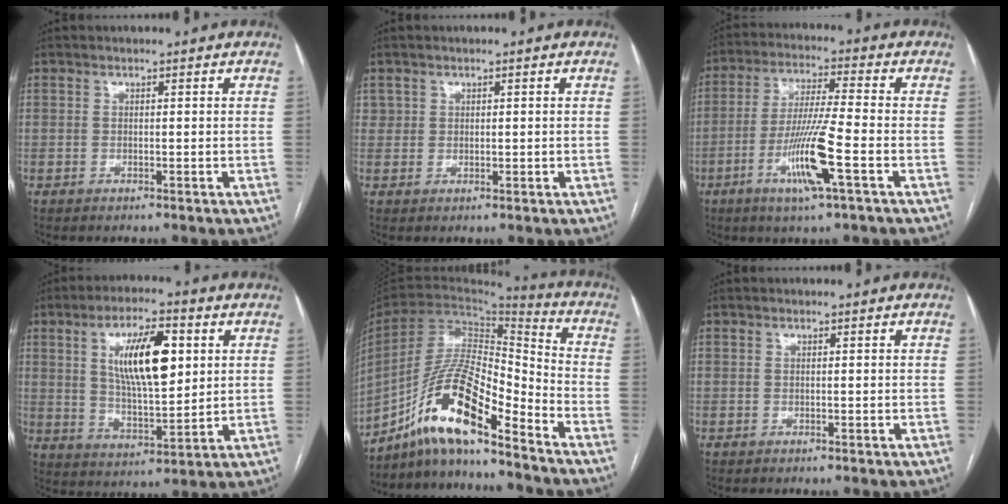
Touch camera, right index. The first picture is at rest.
{"total": 1.4, "force": [0.6, 1.2, 0.2], "torque": [0.009, 0.001, 0.006]}
{"total": 10.9, "force": [-4.2, -0.3, 10.1], "torque": [-0.199, -0.013, -0.081]}
{"total": 12.9, "force": [3.8, 3.9, 11.7], "torque": [-0.213, 0.008, 0.068]}
{"total": 15.5, "force": [-10.8, 2.5, 10.8], "torque": [-0.207, 0.018, -0.193]}
{"total": 0.0}